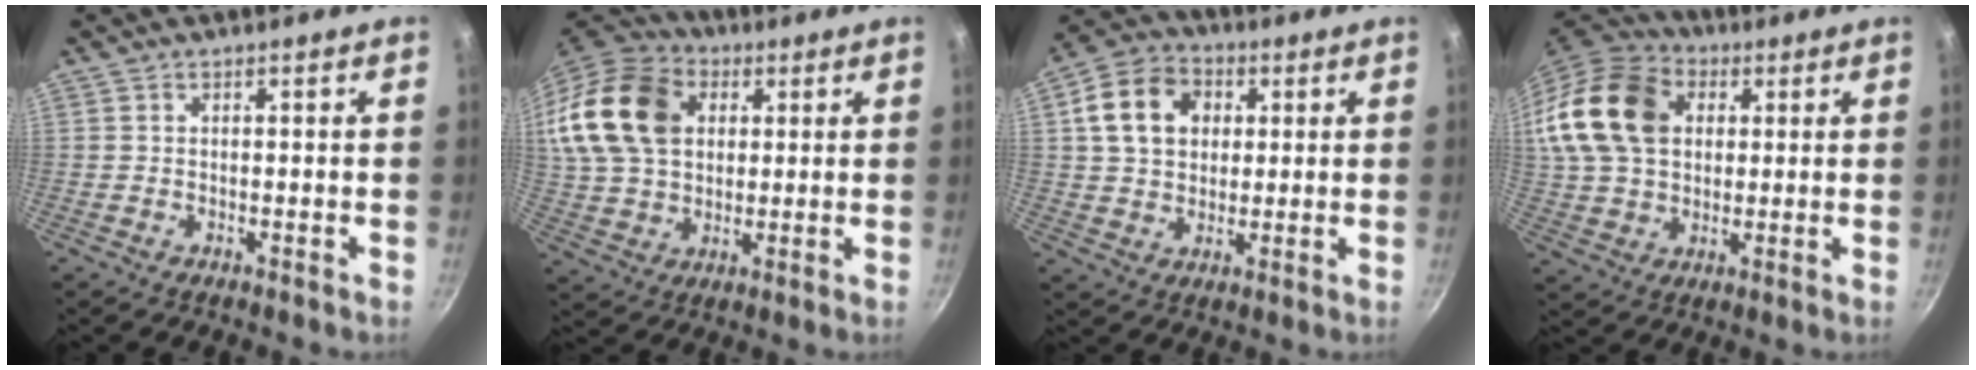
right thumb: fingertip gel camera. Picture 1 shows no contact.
{"total": 23.5, "force": [6.9, 17.2, 14.5], "torque": [-0.299, 0.021, 0.124]}
{"total": 12.3, "force": [3.0, 9.6, 7.1], "torque": [-0.107, 0.012, 0.039]}
{"total": 21.3, "force": [5.5, 15.7, 13.2], "torque": [-0.261, 0.020, 0.094]}